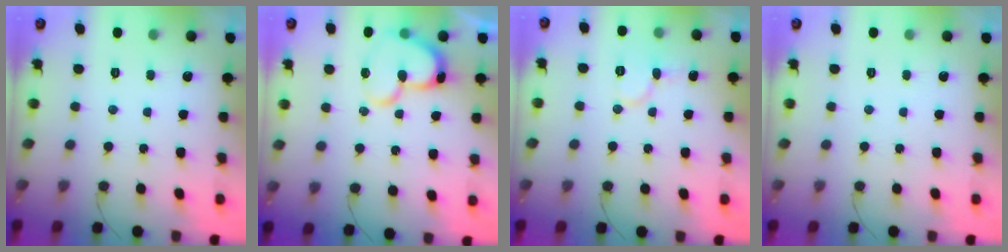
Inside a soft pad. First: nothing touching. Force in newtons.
{"total": 14.0, "press": 13.9, "slide": 1.2}
{"total": 8.3, "press": 8.2, "slide": 0.7}
{"total": 0.0}